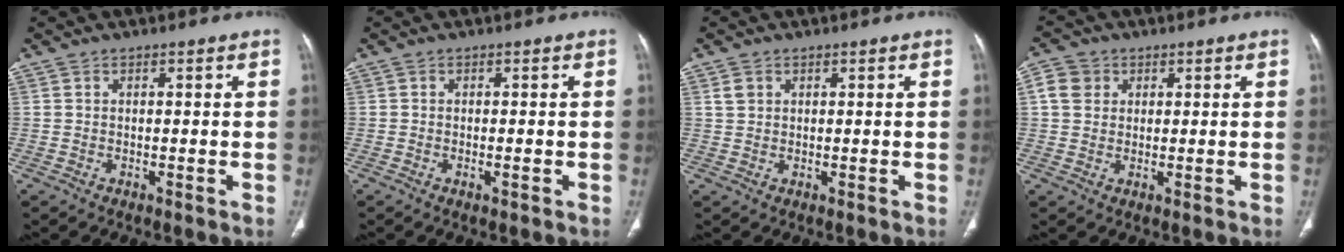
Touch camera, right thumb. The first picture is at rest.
{"total": 1.2, "force": [-0.5, 0.3, 1.0], "torque": [-0.018, 0.000, -0.008]}
{"total": 1.8, "force": [0.8, 1.4, 0.8], "torque": [-0.011, 0.000, 0.016]}
{"total": 4.6, "force": [1.4, 4.0, 1.7], "torque": [-0.016, 0.002, 0.024]}